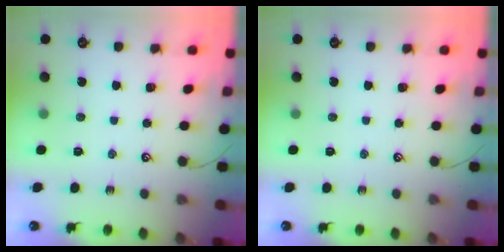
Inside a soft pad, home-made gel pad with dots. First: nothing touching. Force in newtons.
{"total": 0.0}